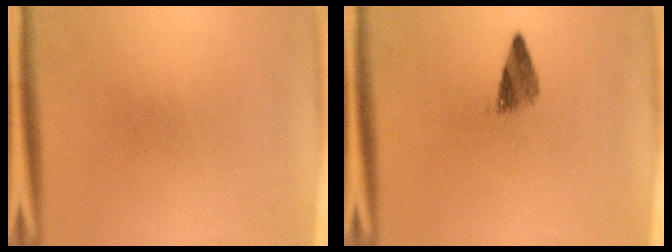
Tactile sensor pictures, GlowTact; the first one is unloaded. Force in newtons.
{"total": 2.9}